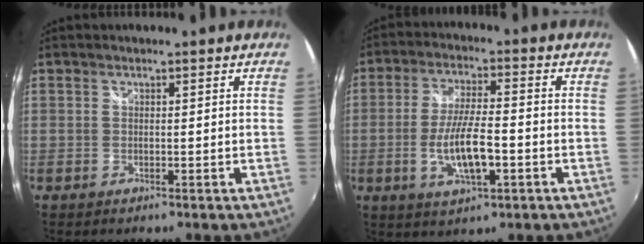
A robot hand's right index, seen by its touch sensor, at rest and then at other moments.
{"total": 9.7, "force": [-2.8, 2.7, 8.9], "torque": [-0.171, -0.009, -0.048]}